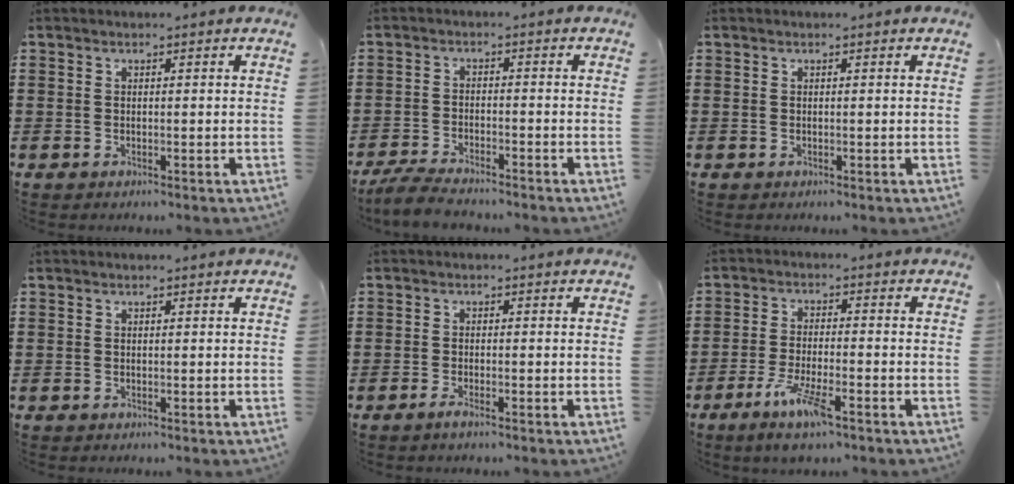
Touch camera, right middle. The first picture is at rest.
{"total": 4.0, "force": [-3.7, 0.2, 1.4], "torque": [-0.046, -0.011, -0.079]}
{"total": 0.0}
{"total": 0.0}
{"total": 1.3, "force": [-0.9, 0.1, 0.9], "torque": [-0.024, -0.006, -0.018]}
{"total": 6.4, "force": [-4.0, 1.1, 4.9], "torque": [-0.095, -0.008, -0.070]}